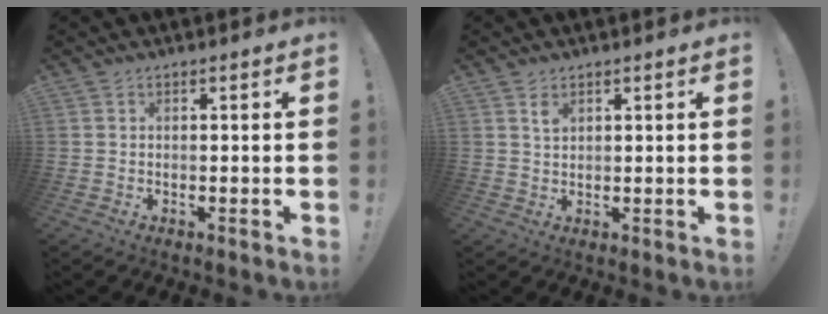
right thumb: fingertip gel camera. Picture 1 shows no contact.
{"total": 2.2, "force": [1.4, 1.1, 1.3], "torque": [-0.011, -0.010, 0.023]}